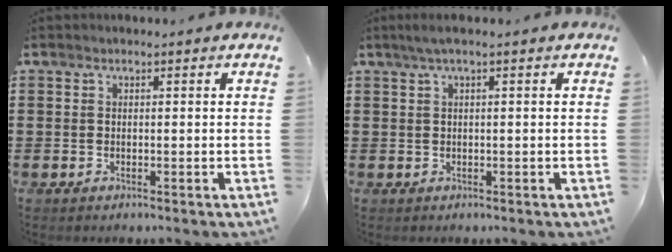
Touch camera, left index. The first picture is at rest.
{"total": 1.5, "force": [0.1, -0.1, 1.5], "torque": [-0.024, -0.003, 0.002]}